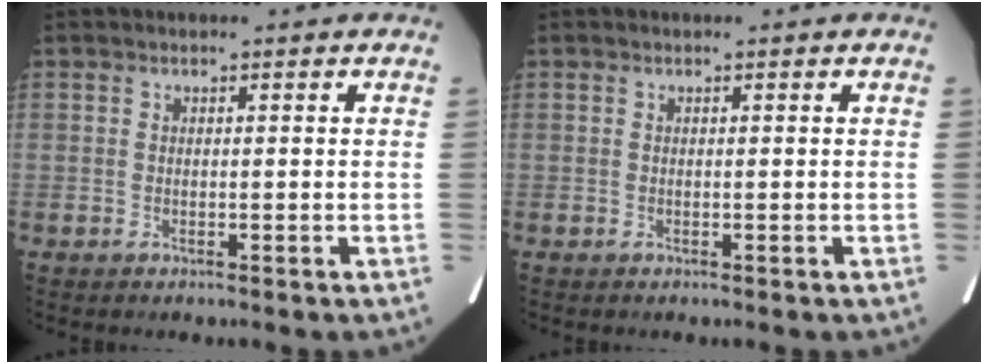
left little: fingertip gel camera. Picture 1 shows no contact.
{"total": 0.0}